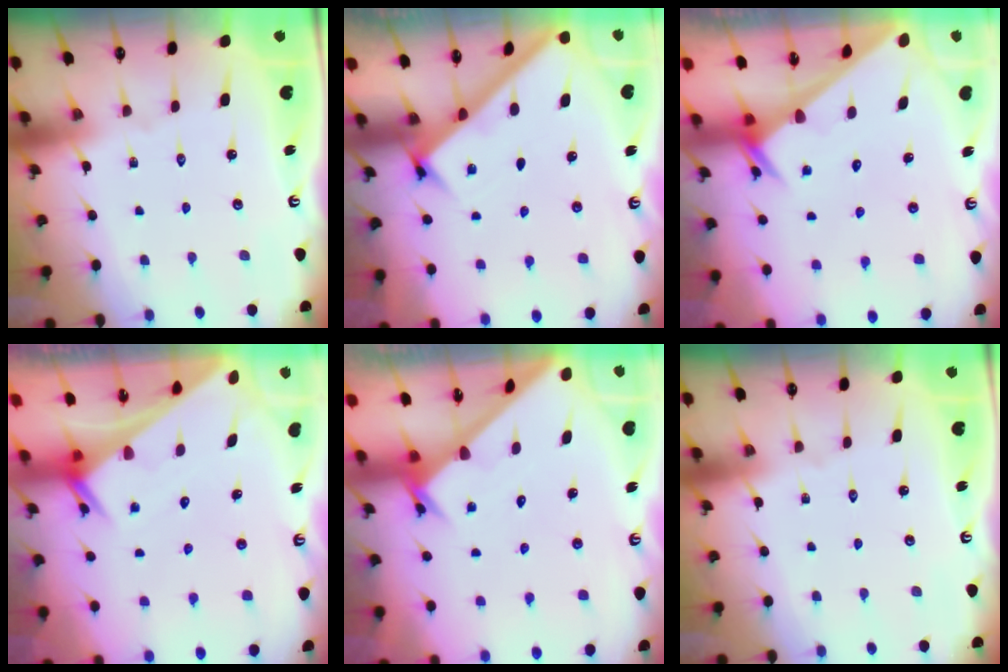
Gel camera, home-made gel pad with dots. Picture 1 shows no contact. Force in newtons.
{"total": 2.5, "press": 2.5, "slide": 0.3}
{"total": 2.3, "press": 2.3, "slide": 0.1}
{"total": 2.7, "press": 2.7, "slide": 0.1}
{"total": 2.4, "press": 2.4, "slide": 0.2}
{"total": 0.0}